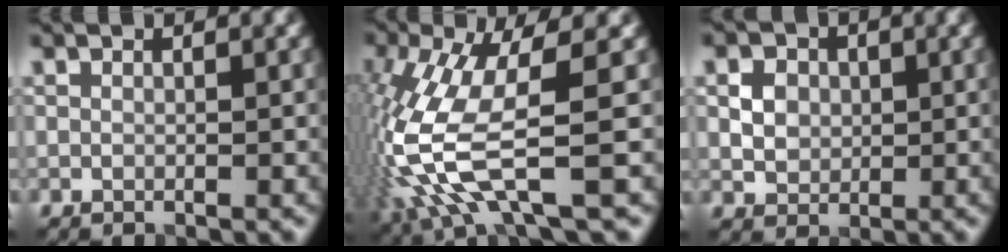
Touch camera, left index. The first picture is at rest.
{"total": 10.1, "force": [-2.4, 2.8, 9.4], "torque": [-0.220, -0.008, -0.045]}
{"total": 2.4, "force": [0.4, 2.1, 1.2], "torque": [-0.022, -0.003, 0.010]}